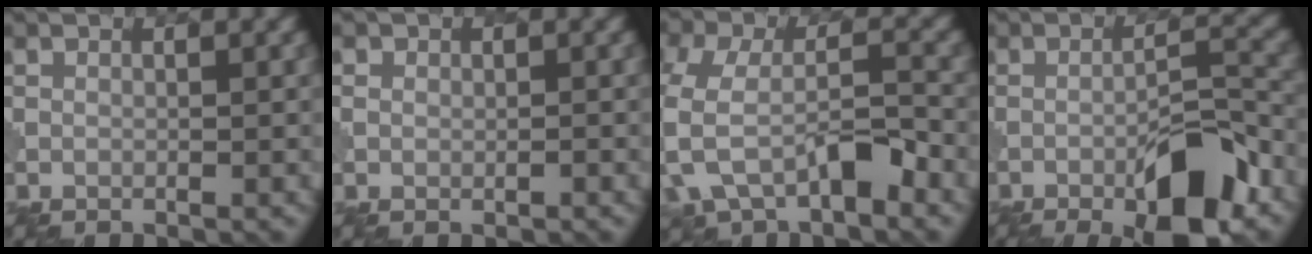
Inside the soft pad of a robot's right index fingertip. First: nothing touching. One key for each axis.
{"total": 1.6, "fx": 0.4, "fy": 1.5, "fz": 0.7, "tx": -0.007, "ty": 0.002, "tz": 0.001}
{"total": 7.4, "fx": -3.2, "fy": 3.7, "fz": 5.5, "tx": -0.127, "ty": -0.003, "tz": -0.066}
{"total": 8.8, "fx": -4.7, "fy": 2.2, "fz": 7.1, "tx": -0.104, "ty": 0.006, "tz": -0.071}